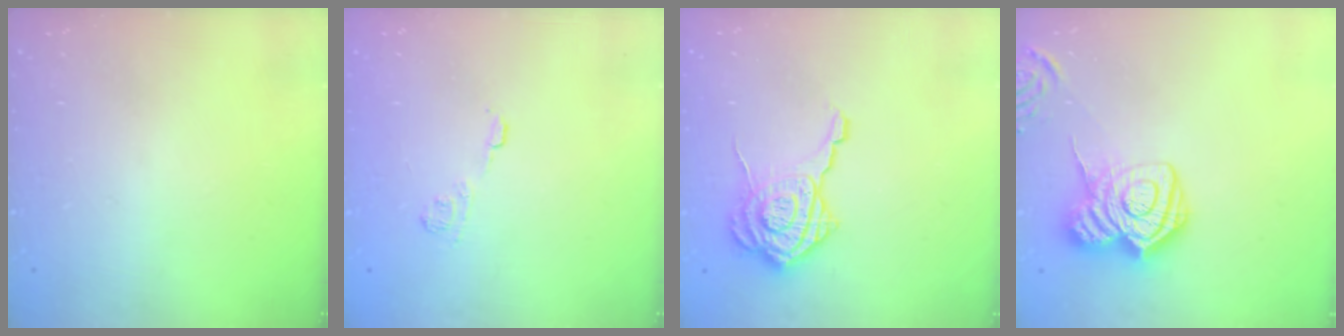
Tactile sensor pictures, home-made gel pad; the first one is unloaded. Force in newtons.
{"total": 7.5, "press": 7.4, "slide": 1.3}
{"total": 13.5, "press": 13.4, "slide": 1.1}
{"total": 16.9, "press": 16.8, "slide": 1.1}